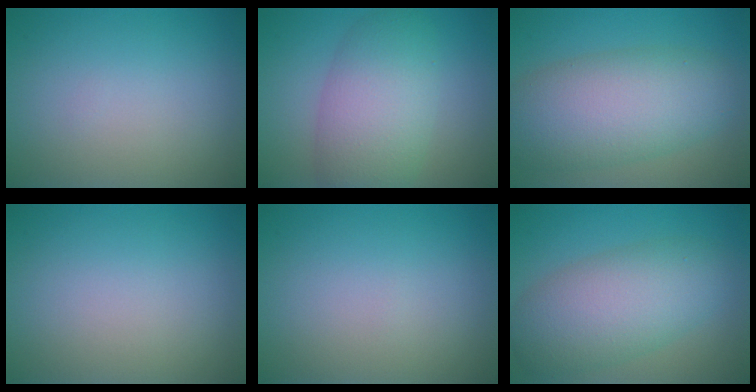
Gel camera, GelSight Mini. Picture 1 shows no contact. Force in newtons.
{"total": 6.9, "press": 6.9, "slide": 0.0}
{"total": 8.8, "press": 8.8, "slide": 0.2}
{"total": 0.0}
{"total": 0.0}
{"total": 7.3, "press": 7.3, "slide": 0.1}